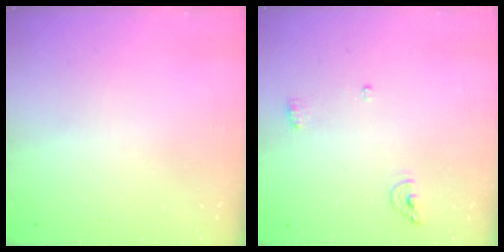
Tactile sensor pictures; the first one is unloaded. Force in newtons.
{"total": 5.7, "press": 5.7, "slide": 1.0}